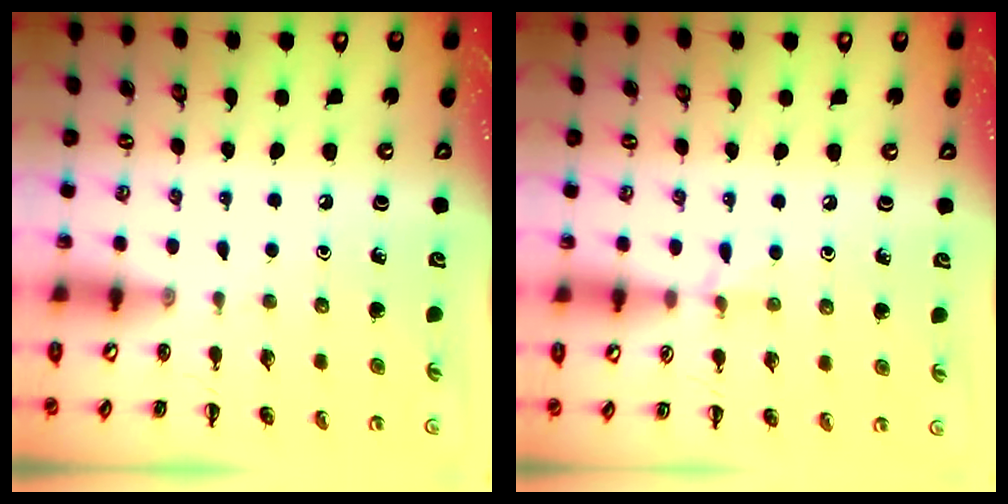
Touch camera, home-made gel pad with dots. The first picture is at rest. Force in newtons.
{"total": 5.0, "press": 4.7, "slide": 1.6}